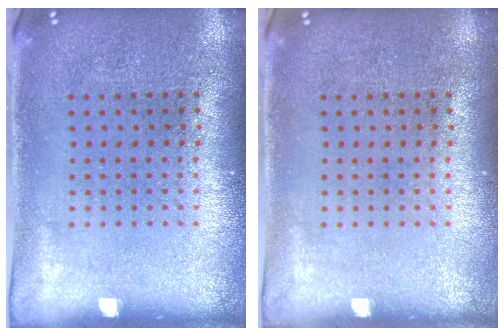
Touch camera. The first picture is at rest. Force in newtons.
{"total": 0.0}